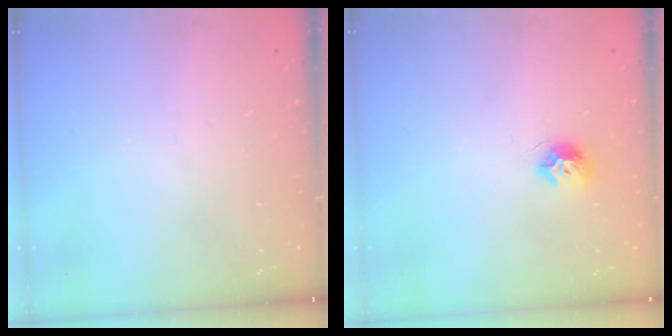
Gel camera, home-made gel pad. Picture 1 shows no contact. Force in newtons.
{"total": 7.6, "press": 7.6, "slide": 0.2}